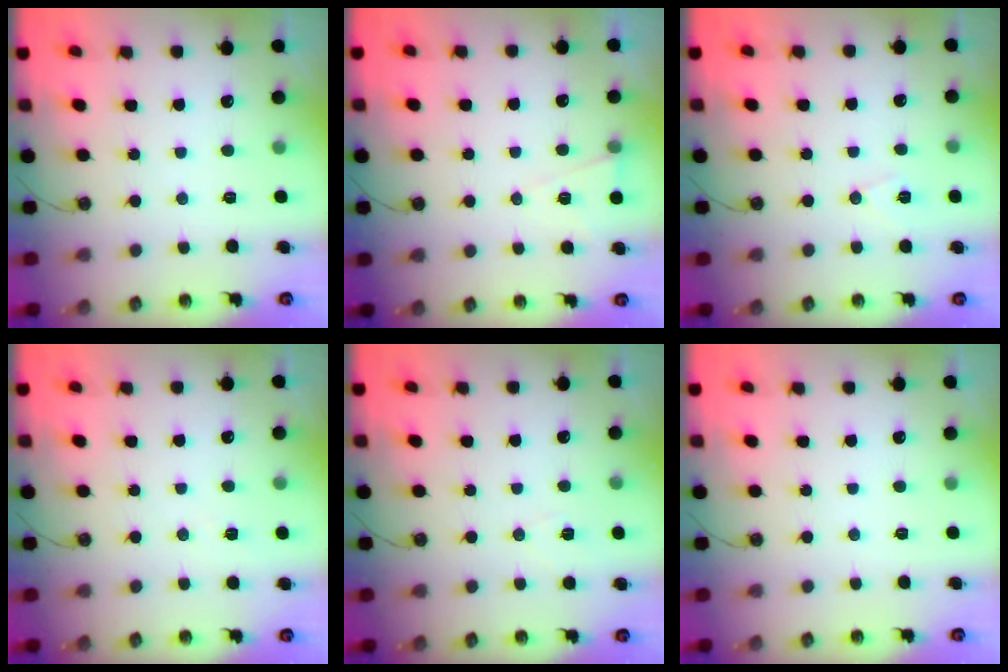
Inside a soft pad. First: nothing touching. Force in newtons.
{"total": 6.0, "press": 3.9, "slide": 4.5}
{"total": 6.7, "press": 5.0, "slide": 4.4}
{"total": 2.3, "press": 1.3, "slide": 1.9}
{"total": 6.9, "press": 5.7, "slide": 3.8}
{"total": 0.0}